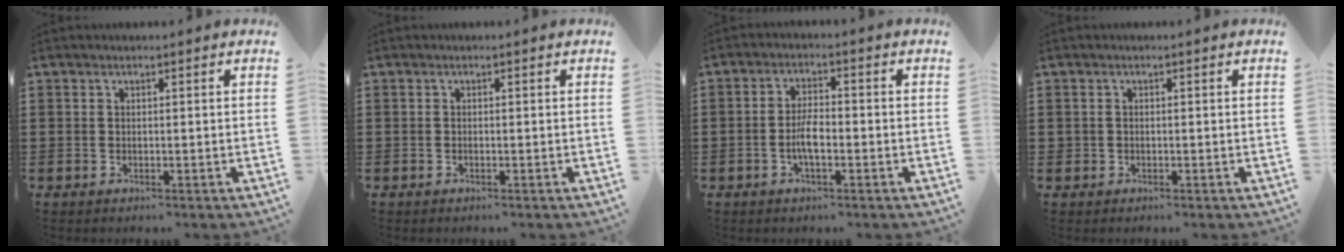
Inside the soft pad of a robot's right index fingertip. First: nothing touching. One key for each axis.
{"total": 0.0}
{"total": 4.3, "fx": -1.1, "fy": 1.5, "fz": 3.9, "tx": -0.082, "ty": 0.001, "tz": -0.024}
{"total": 0.6, "fx": 0.0, "fy": 0.6, "fz": 0.0, "tx": -0.001, "ty": 0.006, "tz": -0.001}